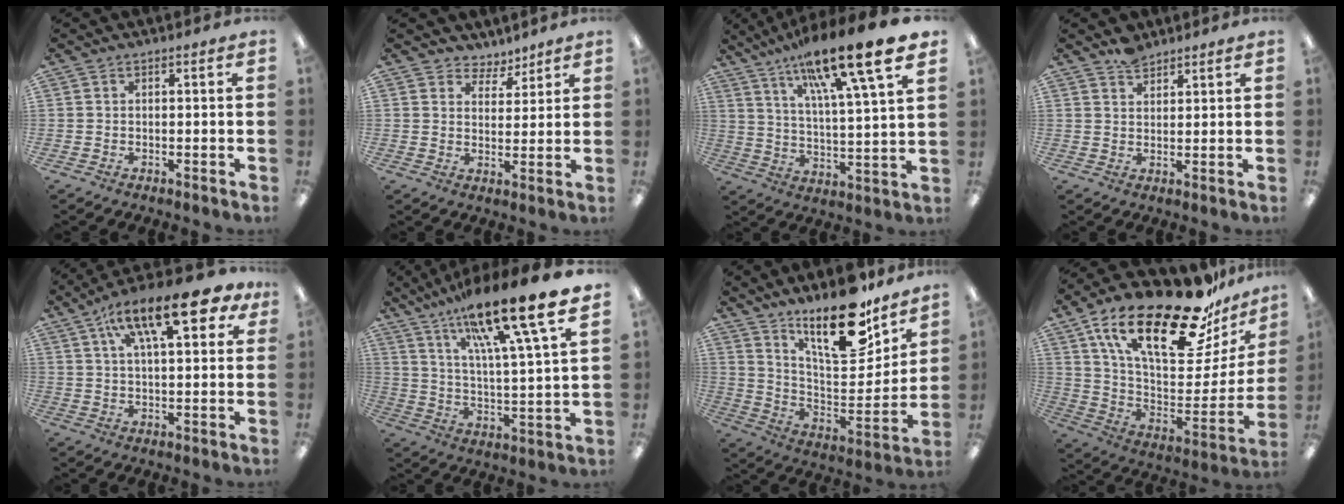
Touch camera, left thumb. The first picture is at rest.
{"total": 4.5, "force": [3.9, 2.3, 0.0], "torque": [0.008, -0.031, 0.068]}
{"total": 18.9, "force": [13.6, 2.4, 13.0], "torque": [-0.216, -0.083, 0.210]}
{"total": 3.4, "force": [3.0, 1.2, 0.9], "torque": [-0.014, -0.014, 0.055]}
{"total": 17.7, "force": [9.7, 6.7, 13.2], "torque": [-0.204, -0.036, 0.153]}
{"total": 21.1, "force": [15.8, 2.5, 13.8], "torque": [-0.238, -0.103, 0.249]}
{"total": 21.2, "force": [15.5, 7.5, 12.4], "torque": [-0.184, -0.115, 0.263]}
{"total": 27.2, "force": [17.9, 9.3, 18.3], "torque": [-0.286, -0.112, 0.301]}